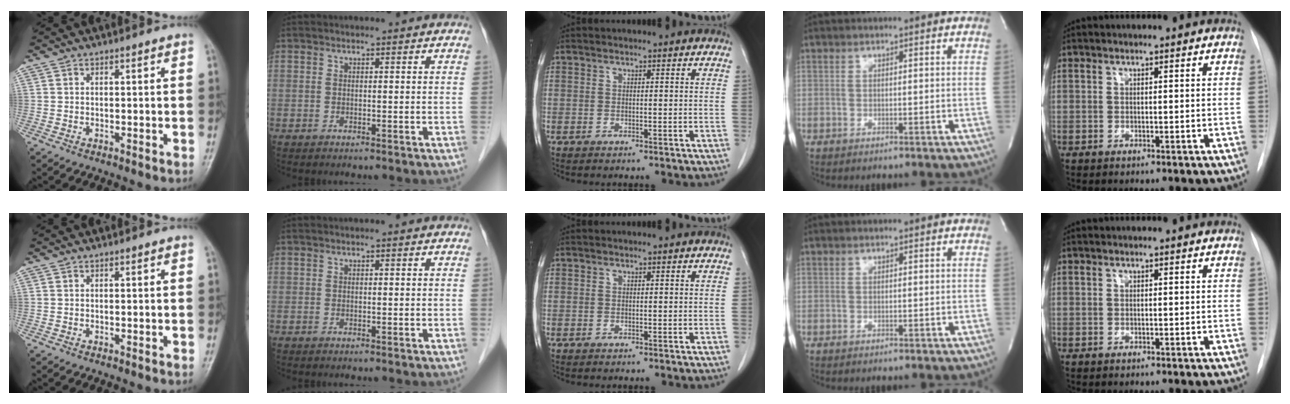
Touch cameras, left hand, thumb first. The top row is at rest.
{}